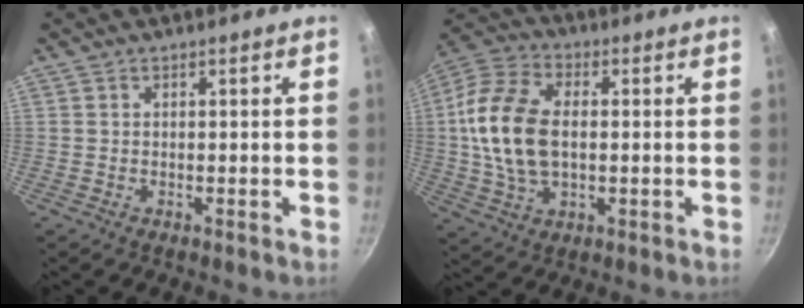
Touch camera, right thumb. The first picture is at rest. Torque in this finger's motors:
{"motor_torque": [-0.97, 1.55, 1.70, 0.05, 0.58]}